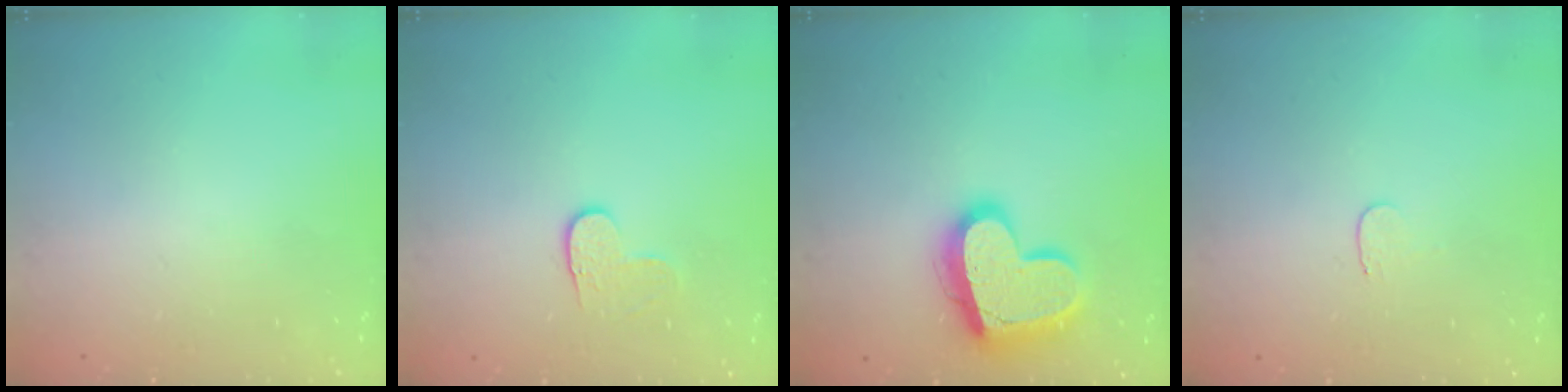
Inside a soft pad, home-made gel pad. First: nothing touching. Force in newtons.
{"total": 3.3, "press": 3.3, "slide": 0.4}
{"total": 18.1, "press": 18.1, "slide": 1.6}
{"total": 3.4, "press": 3.4, "slide": 0.4}